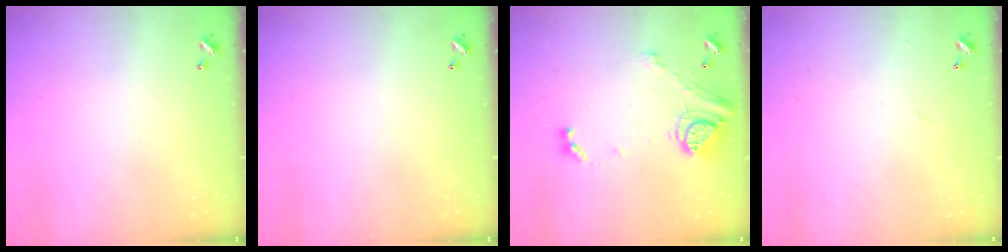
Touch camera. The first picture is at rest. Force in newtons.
{"total": 0.0}
{"total": 14.1, "press": 14.0, "slide": 1.6}
{"total": 1.8, "press": 1.7, "slide": 0.6}